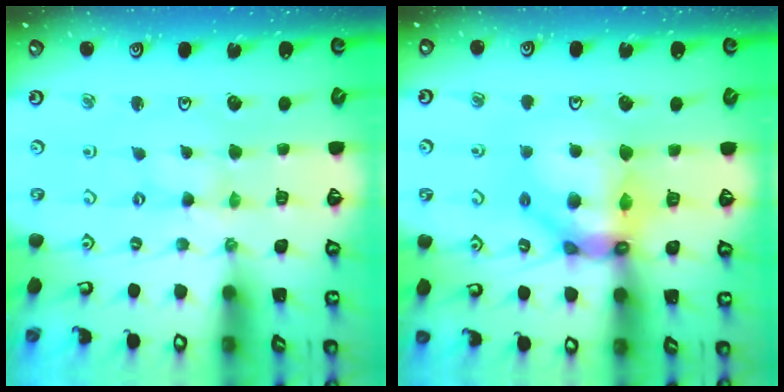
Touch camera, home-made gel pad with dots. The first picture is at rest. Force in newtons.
{"total": 13.5, "press": 13.3, "slide": 2.6}